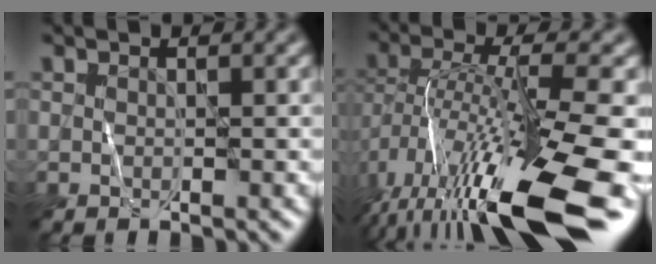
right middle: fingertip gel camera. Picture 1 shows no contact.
{"total": 14.1, "force": [-7.0, 3.2, 11.8], "torque": [-0.221, -0.003, -0.107]}